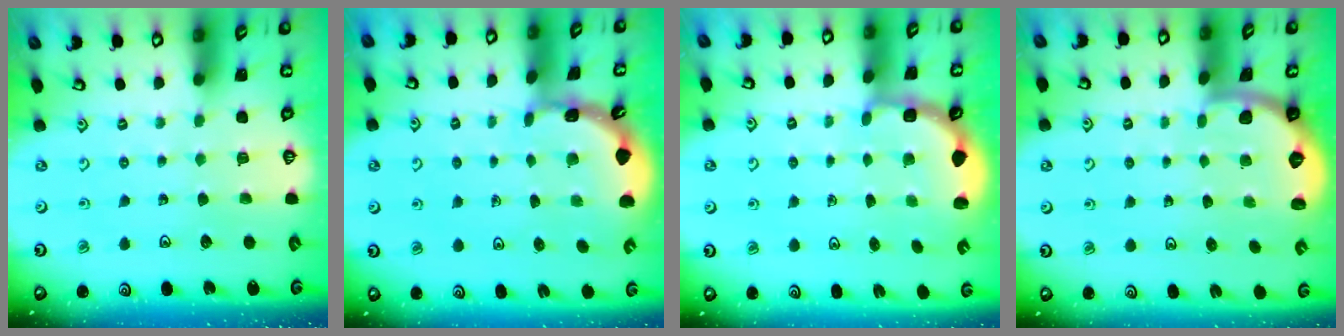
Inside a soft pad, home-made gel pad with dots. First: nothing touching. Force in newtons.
{"total": 1.8, "press": 1.8, "slide": 0.1}
{"total": 2.7, "press": 2.3, "slide": 1.4}
{"total": 1.6, "press": 1.6, "slide": 0.1}